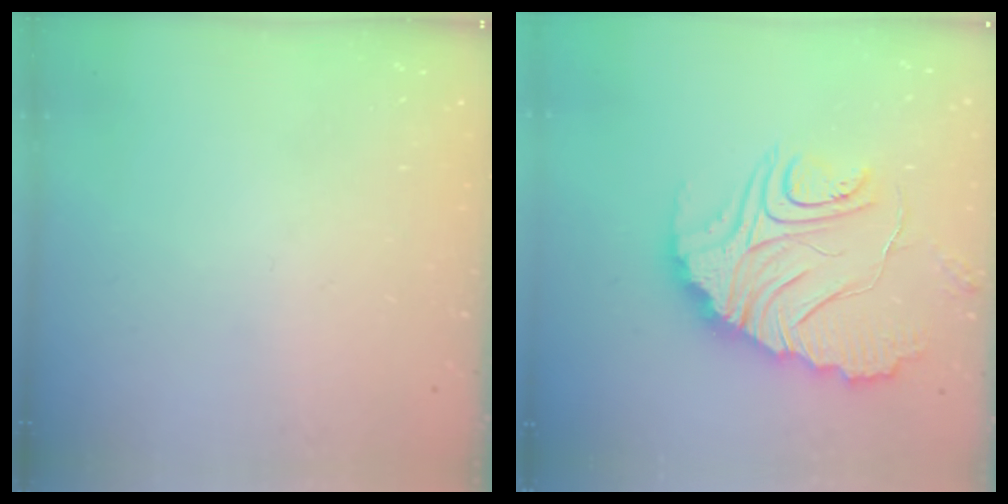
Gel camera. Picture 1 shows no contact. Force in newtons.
{"total": 18.9, "press": 18.8, "slide": 1.8}